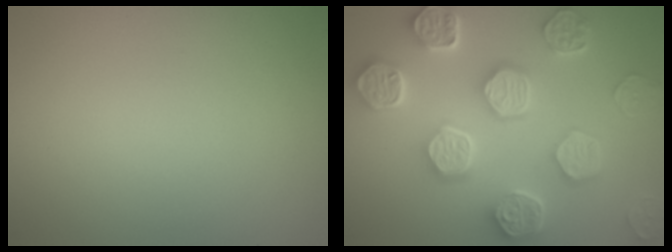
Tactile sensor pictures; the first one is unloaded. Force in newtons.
{"total": 8.0, "press": 6.4, "slide": 4.7}